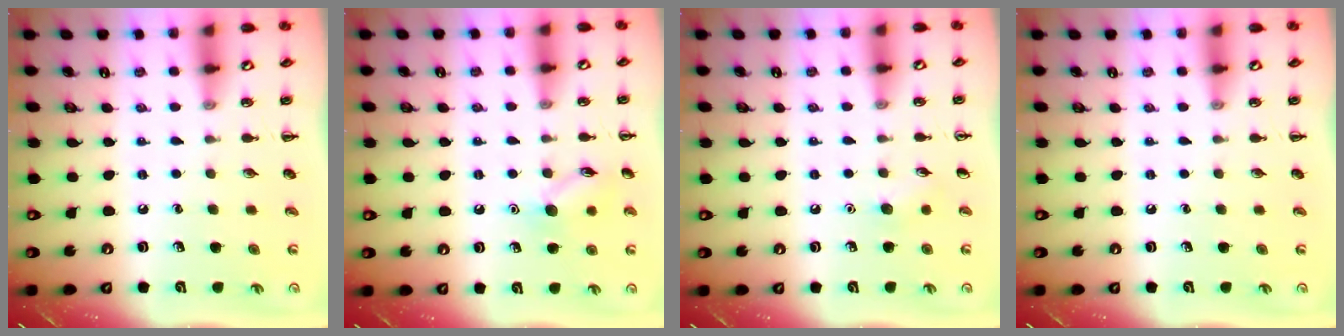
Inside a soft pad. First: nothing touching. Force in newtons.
{"total": 8.9, "press": 8.9, "slide": 0.5}
{"total": 5.2, "press": 5.0, "slide": 1.6}
{"total": 0.0}